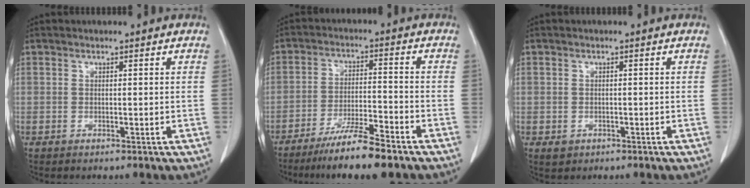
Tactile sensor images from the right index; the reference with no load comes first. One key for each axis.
{"total": 9.1, "fx": -7.0, "fy": 0.2, "fz": 5.8, "tx": -0.100, "ty": -0.023, "tz": -0.124}
{"total": 1.6, "fx": -0.5, "fy": 1.5, "fz": 0.3, "tx": 0.000, "ty": 0.004, "tz": -0.001}